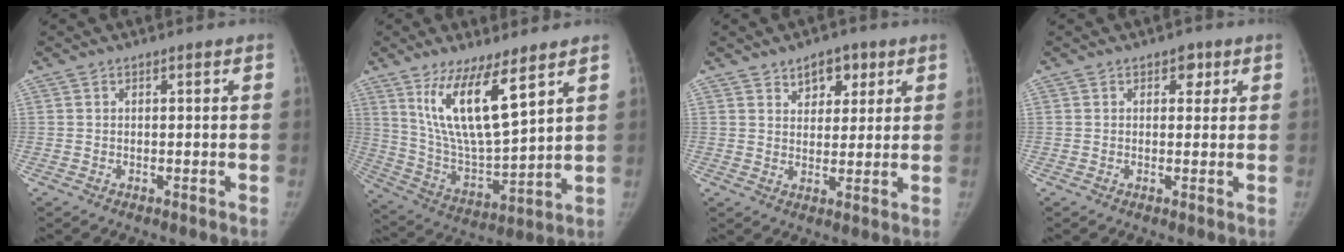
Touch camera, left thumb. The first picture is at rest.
{"total": 15.6, "force": [8.4, 4.2, 12.4], "torque": [-0.220, -0.054, 0.174]}
{"total": 6.0, "force": [3.4, 3.9, 3.1], "torque": [-0.008, -0.015, 0.048]}
{"total": 2.4, "force": [1.1, 1.7, 1.3], "torque": [0.004, -0.002, 0.011]}